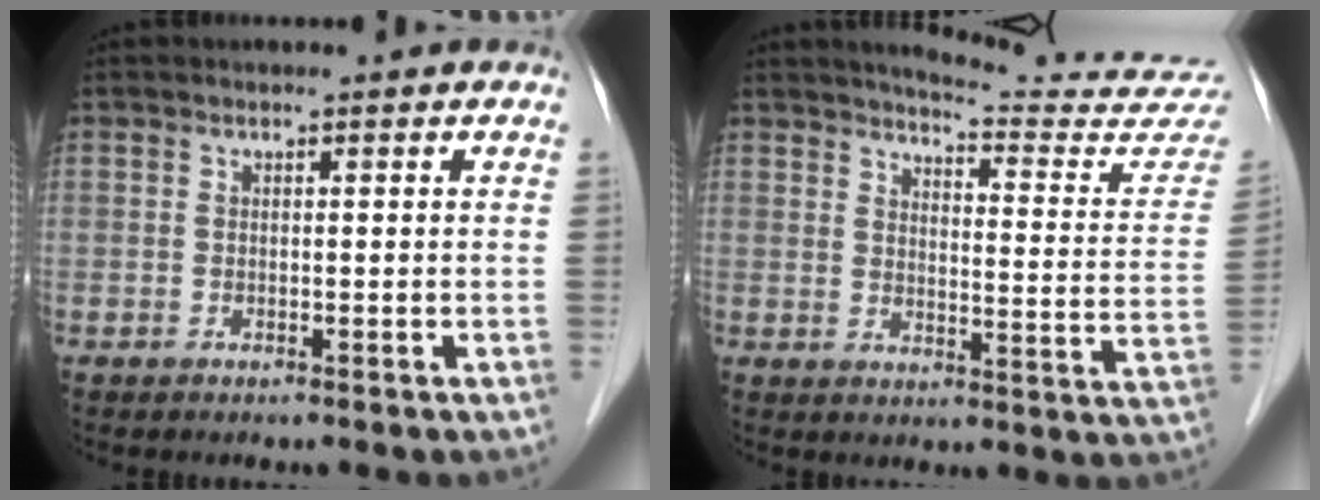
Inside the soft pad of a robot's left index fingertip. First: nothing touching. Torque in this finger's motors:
{"motor_torque": [0.47, -0.92, -0.02, 0.00]}